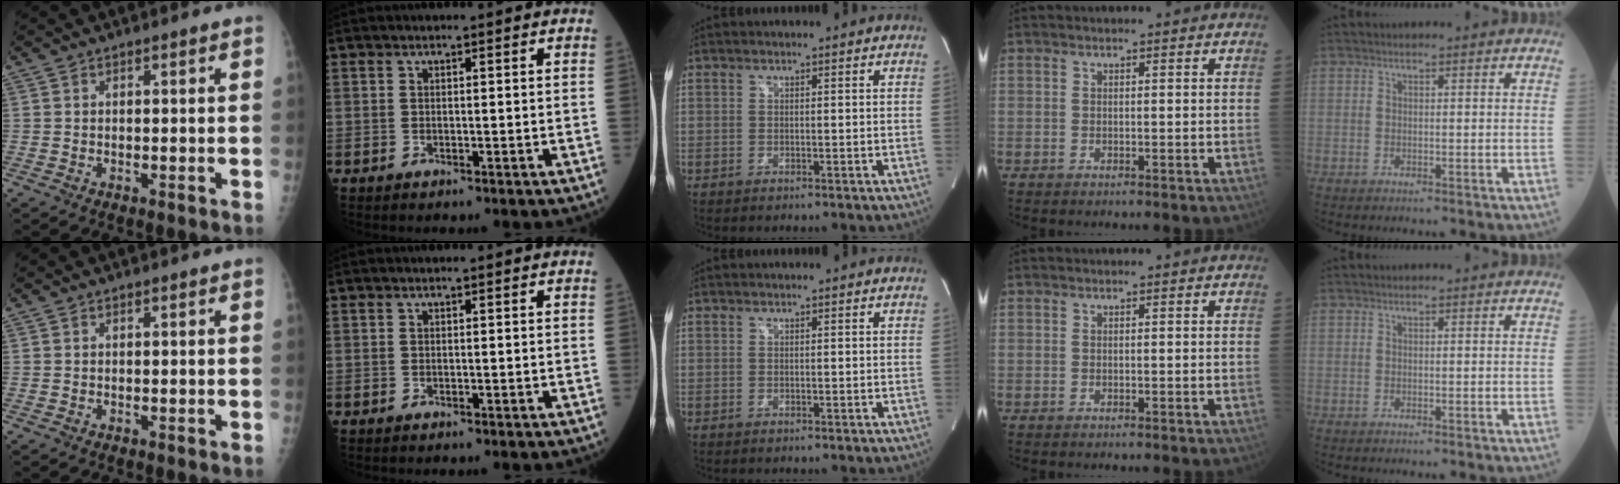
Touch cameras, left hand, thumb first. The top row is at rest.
{}